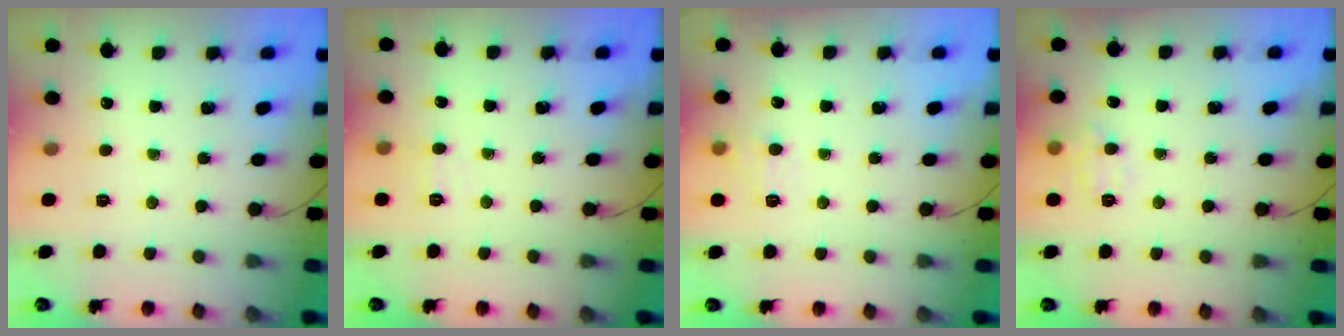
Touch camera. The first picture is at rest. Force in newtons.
{"total": 5.0, "press": 4.8, "slide": 1.4}
{"total": 8.1, "press": 7.8, "slide": 2.2}
{"total": 8.1, "press": 8.0, "slide": 1.2}